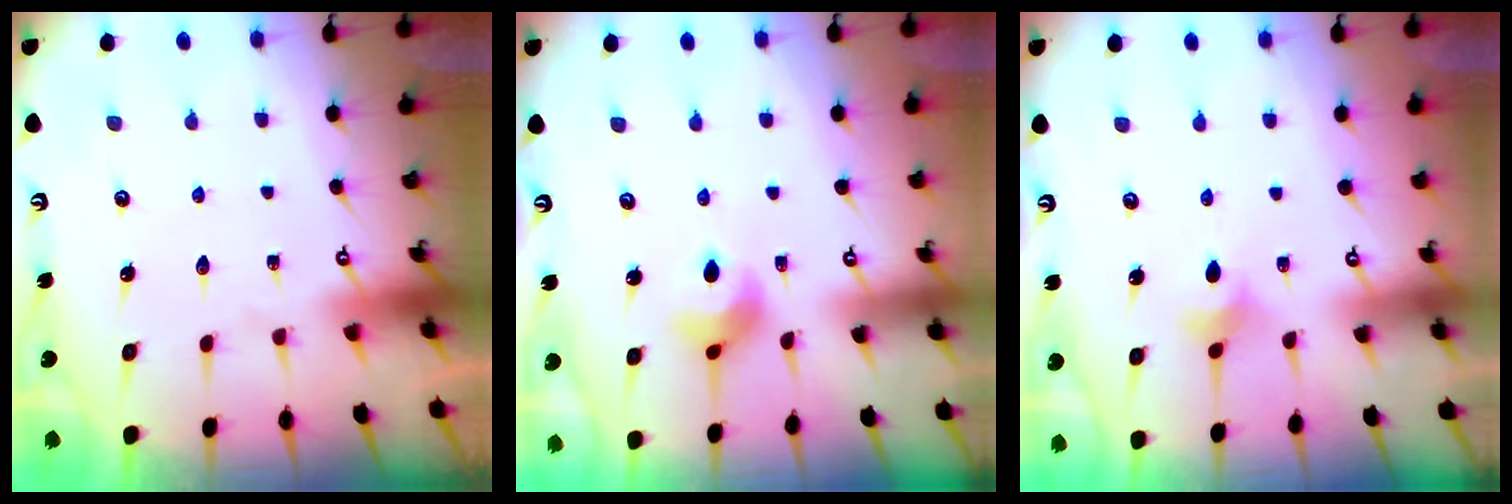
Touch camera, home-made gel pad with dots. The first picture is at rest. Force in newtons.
{"total": 6.3, "press": 6.3, "slide": 0.6}
{"total": 3.7, "press": 3.7, "slide": 0.7}